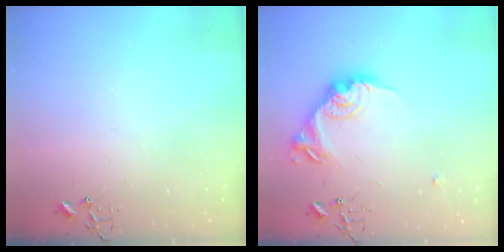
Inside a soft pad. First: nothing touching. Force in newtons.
{"total": 16.7, "press": 16.7, "slide": 0.9}